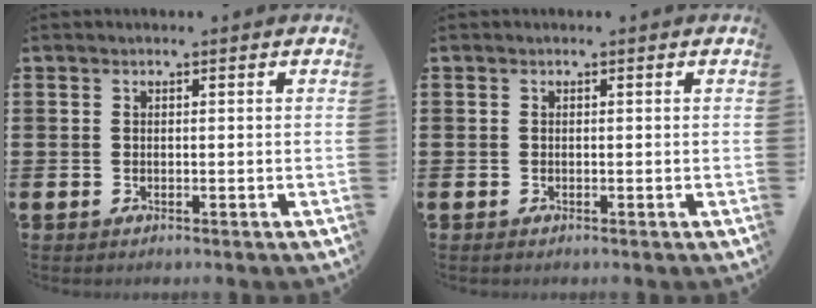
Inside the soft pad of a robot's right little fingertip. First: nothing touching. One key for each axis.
{"total": 0.0}